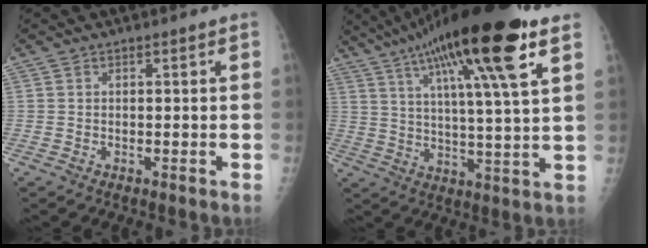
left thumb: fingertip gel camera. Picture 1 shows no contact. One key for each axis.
{"total": 22.8, "fx": 12.4, "fy": 3.1, "fz": 18.9, "tx": -0.319, "ty": -0.017, "tz": 0.199}